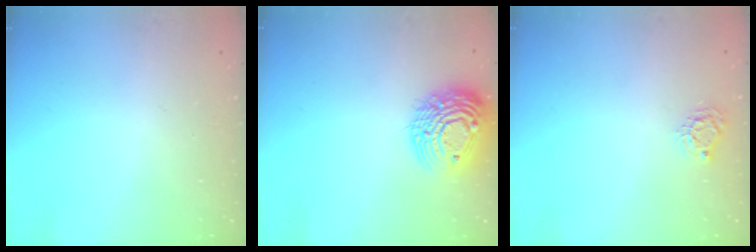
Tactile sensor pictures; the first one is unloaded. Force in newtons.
{"total": 17.3, "press": 17.2, "slide": 1.7}
{"total": 5.4, "press": 5.4, "slide": 0.3}